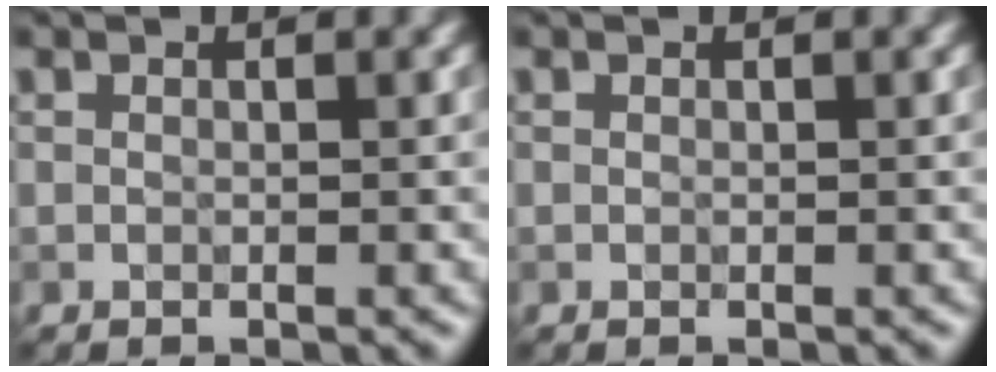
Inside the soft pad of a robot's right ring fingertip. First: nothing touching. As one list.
[{"total": 0.0}]